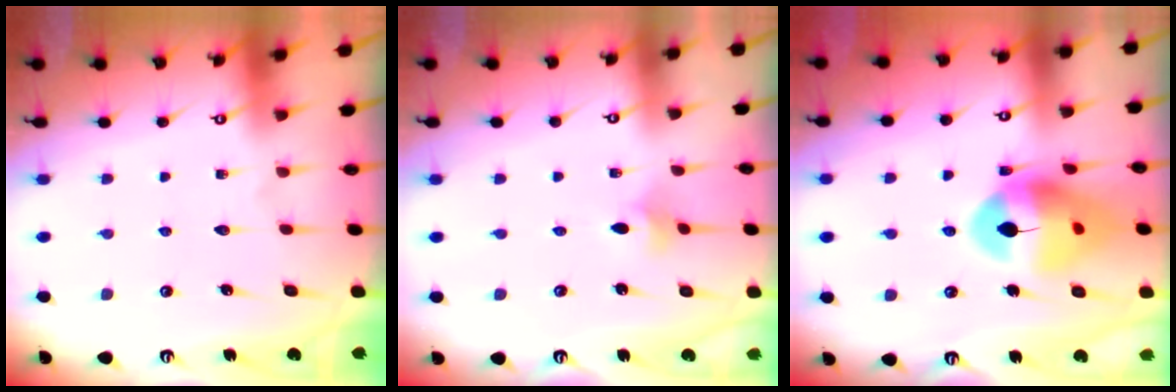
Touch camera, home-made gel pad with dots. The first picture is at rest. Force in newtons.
{"total": 2.9, "press": 2.8, "slide": 0.6}
{"total": 15.4, "press": 15.3, "slide": 1.8}